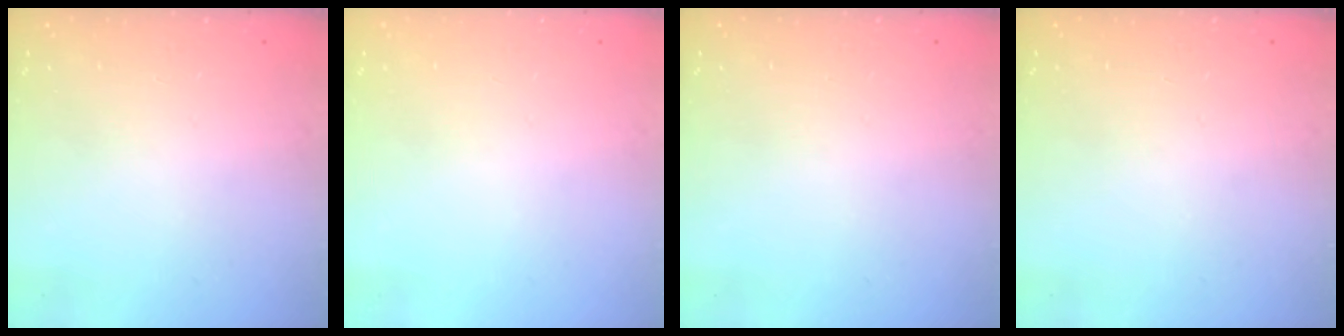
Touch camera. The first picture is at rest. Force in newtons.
{"total": 0.0}
{"total": 0.0}
{"total": 0.0}